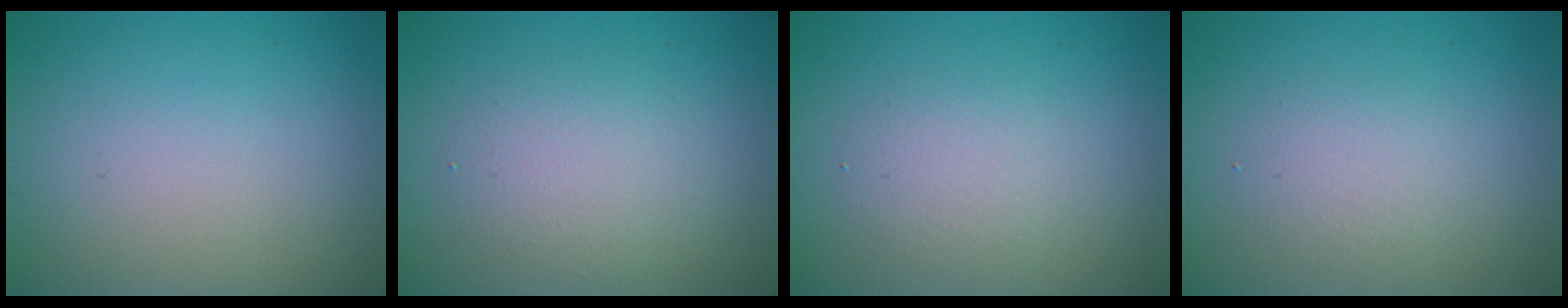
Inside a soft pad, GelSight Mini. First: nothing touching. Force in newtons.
{"total": 2.9, "press": 2.9, "slide": 0.3}
{"total": 2.2, "press": 2.2, "slide": 0.0}
{"total": 1.9, "press": 1.9, "slide": 0.0}